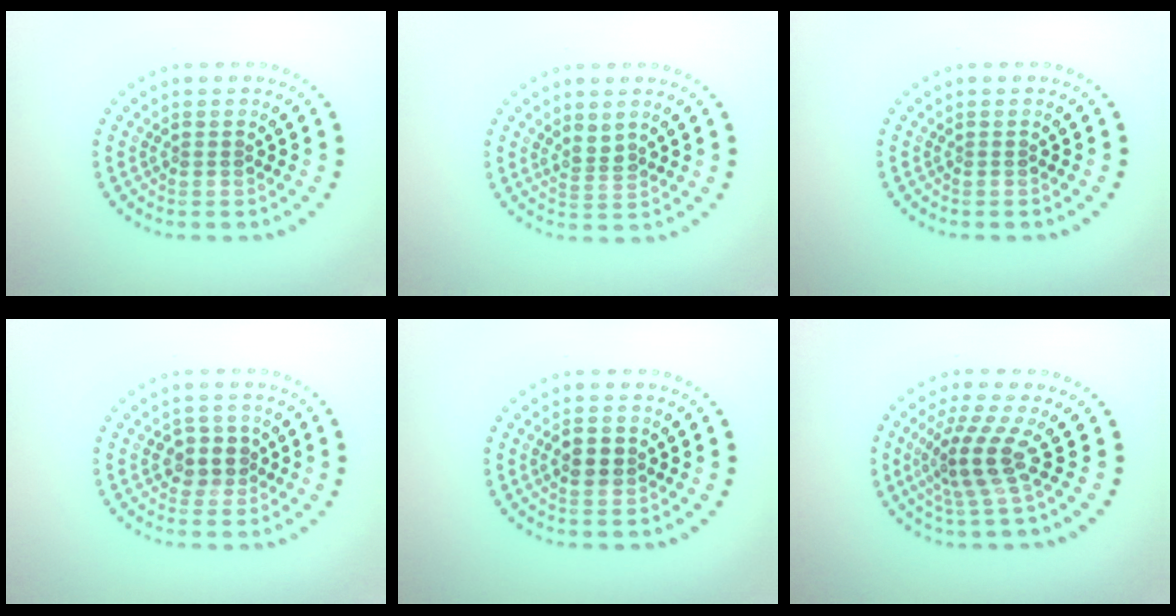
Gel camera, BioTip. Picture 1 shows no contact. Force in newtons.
{"total": 1.9, "press": 1.5, "slide": 1.2}
{"total": 0.0}
{"total": 2.4, "press": 2.3, "slide": 0.8}
{"total": 2.4, "press": 2.4, "slide": 0.1}
{"total": 4.1, "press": 2.9, "slide": 2.9}